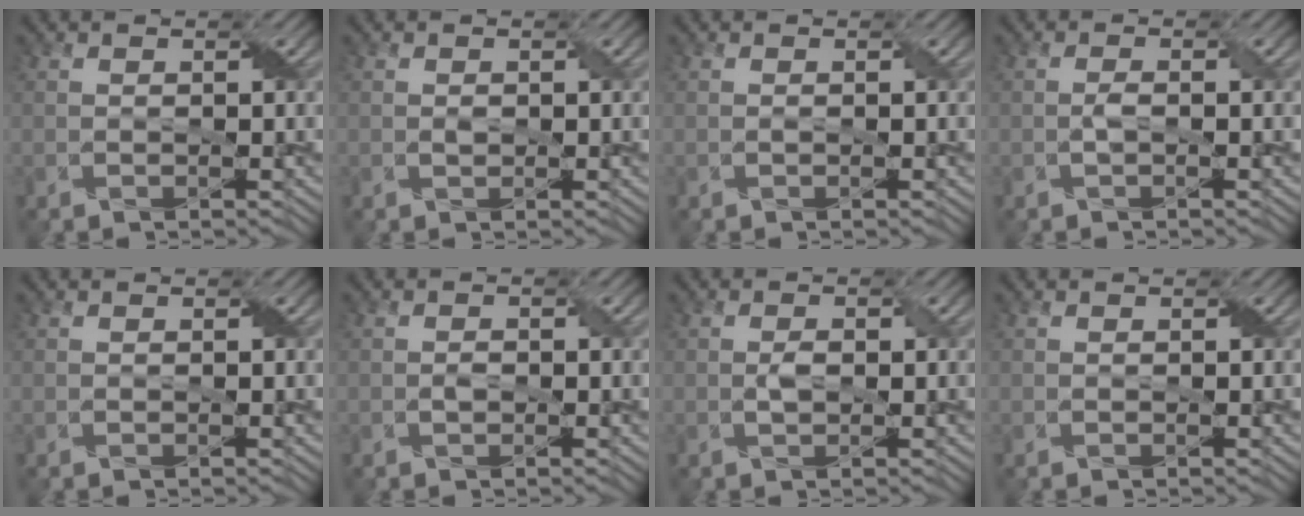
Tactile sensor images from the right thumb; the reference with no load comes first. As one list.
[{"total": 0.6, "force": [0.0, 0.5, 0.4], "torque": [-0.008, -0.001, 0.000]}, {"total": 0.0}, {"total": 1.0, "force": [-0.3, 0.3, 0.9], "torque": [-0.023, 0.004, -0.004]}, {"total": 0.0}, {"total": 0.9, "force": [-0.2, 0.6, 0.6], "torque": [-0.012, 0.001, -0.005]}, {"total": 1.5, "force": [-0.1, 0.9, 1.2], "torque": [-0.025, 0.000, 0.002]}, {"total": 0.0}]